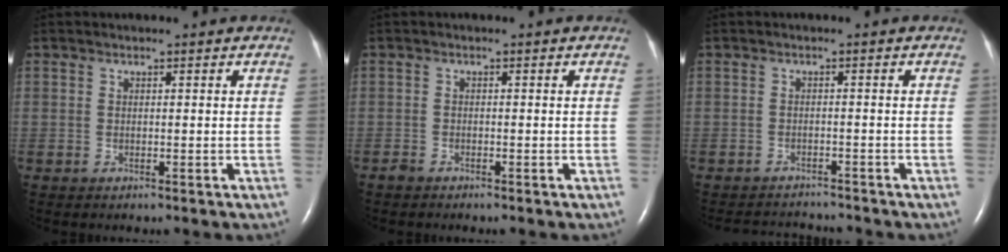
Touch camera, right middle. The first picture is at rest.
{"total": 0.9, "force": [-0.8, 0.2, 0.2], "torque": [-0.009, -0.001, -0.016]}
{"total": 5.2, "force": [-5.2, 0.2, 0.1], "torque": [-0.004, -0.001, -0.076]}